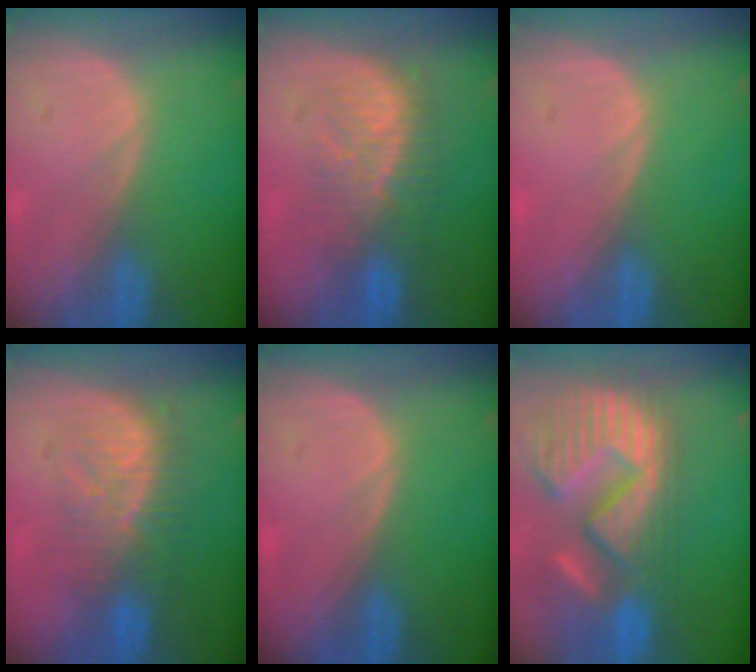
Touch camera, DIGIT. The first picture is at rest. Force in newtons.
{"total": 8.0, "press": 7.8, "slide": 1.6}
{"total": 0.0}
{"total": 7.9, "press": 7.8, "slide": 1.6}
{"total": 0.0}
{"total": 15.4, "press": 12.7, "slide": 8.6}